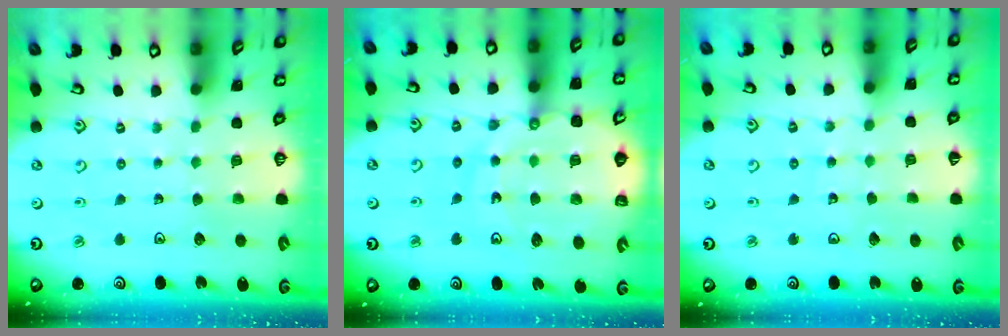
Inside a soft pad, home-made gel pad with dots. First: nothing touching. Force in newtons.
{"total": 13.2, "press": 13.1, "slide": 1.8}
{"total": 2.9, "press": 2.9, "slide": 0.4}